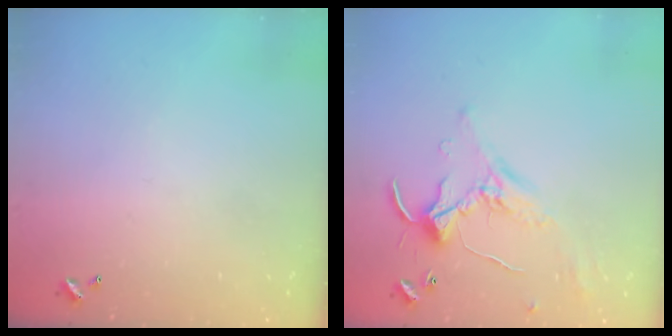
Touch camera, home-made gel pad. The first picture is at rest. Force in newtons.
{"total": 1.0, "press": 0.5, "slide": 0.8}